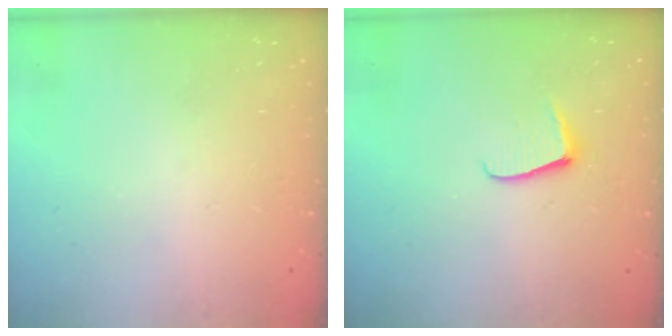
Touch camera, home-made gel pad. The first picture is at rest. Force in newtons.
{"total": 5.7, "press": 5.7, "slide": 0.6}